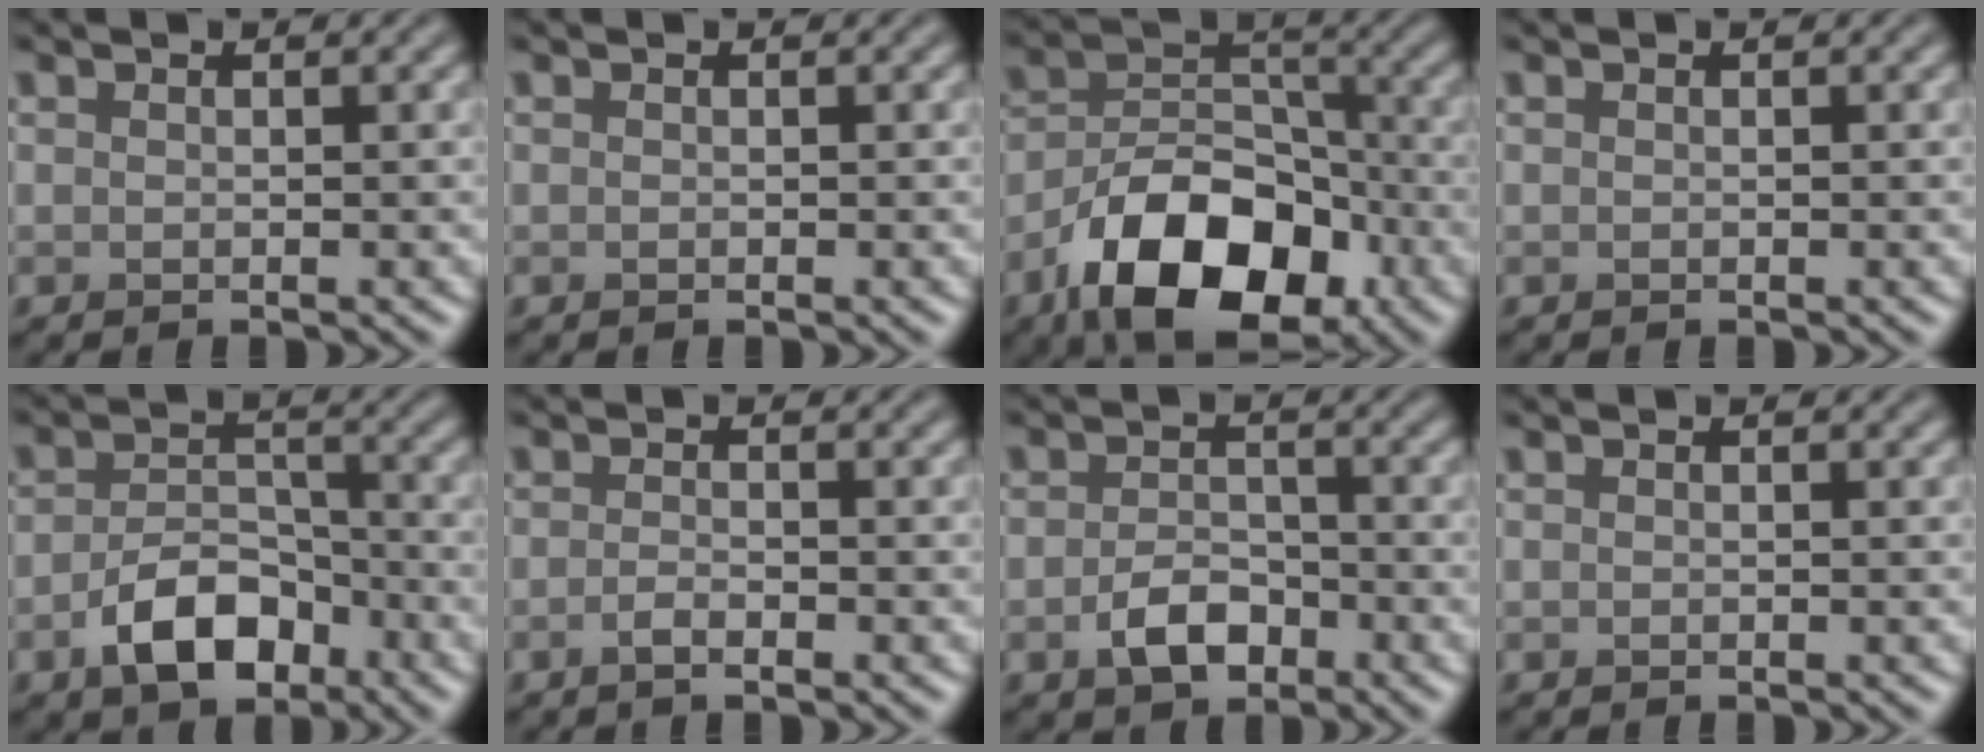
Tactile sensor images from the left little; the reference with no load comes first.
{"total": 0.0}
{"total": 11.3, "force": [-6.2, 6.2, 7.1], "torque": [-0.121, 0.000, -0.111]}
{"total": 0.0}
{"total": 5.5, "force": [-2.8, 3.2, 3.5], "torque": [-0.059, 0.002, -0.052]}
{"total": 1.4, "force": [-0.7, 0.4, 1.1], "torque": [-0.022, 0.000, -0.016]}
{"total": 3.5, "force": [-1.6, 2.1, 2.2], "torque": [-0.040, 0.002, -0.034]}
{"total": 0.0}